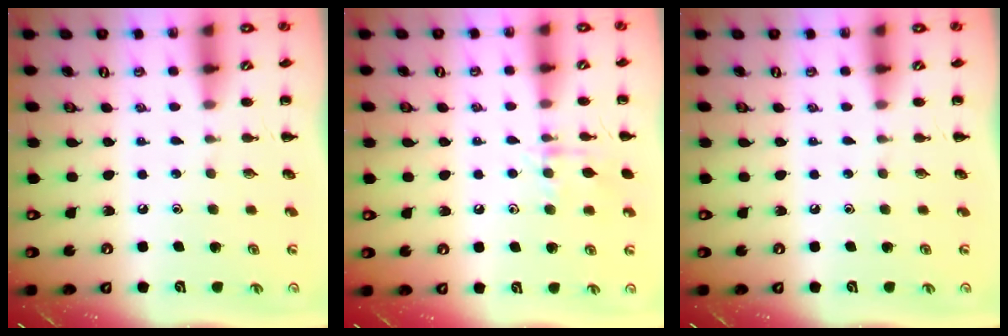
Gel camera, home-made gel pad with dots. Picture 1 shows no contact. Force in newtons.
{"total": 8.1, "press": 8.1, "slide": 1.2}
{"total": 0.0}